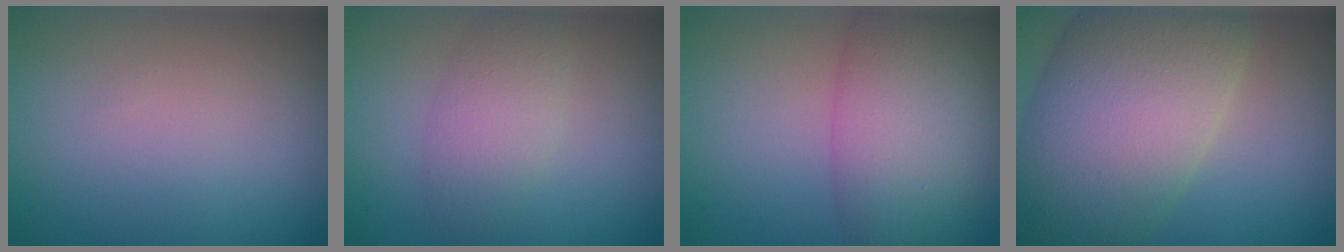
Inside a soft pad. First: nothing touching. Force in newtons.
{"total": 2.9, "press": 2.9, "slide": 0.1}
{"total": 7.8, "press": 7.7, "slide": 0.5}
{"total": 12.6, "press": 12.6, "slide": 0.3}